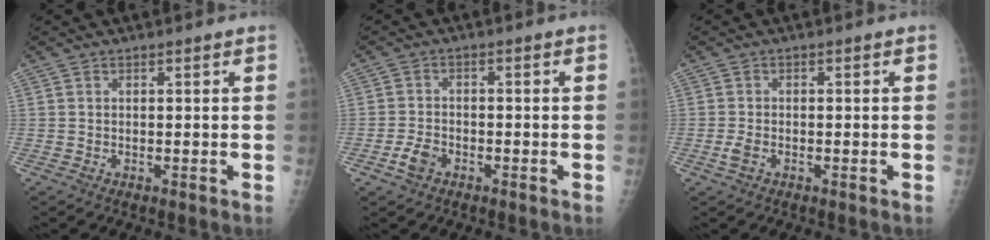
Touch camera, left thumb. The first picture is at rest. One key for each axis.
{"total": 3.5, "fx": -2.0, "fy": 2.2, "fz": 2.0, "tx": -0.039, "ty": 0.013, "tz": -0.036}
{"total": 2.1, "fx": -0.9, "fy": 1.1, "fz": 1.5, "tx": -0.039, "ty": 0.005, "tz": -0.019}